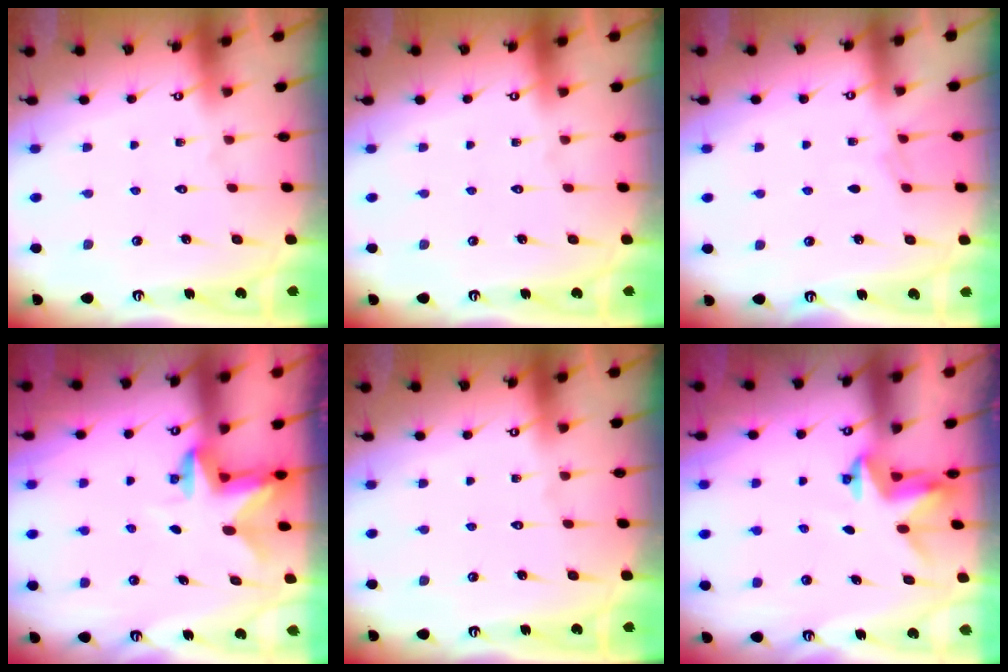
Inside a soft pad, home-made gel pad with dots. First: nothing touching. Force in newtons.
{"total": 0.0}
{"total": 1.5, "press": 1.4, "slide": 0.3}
{"total": 2.8, "press": 2.7, "slide": 0.5}
{"total": 0.0}
{"total": 2.9, "press": 2.9, "slide": 0.1}